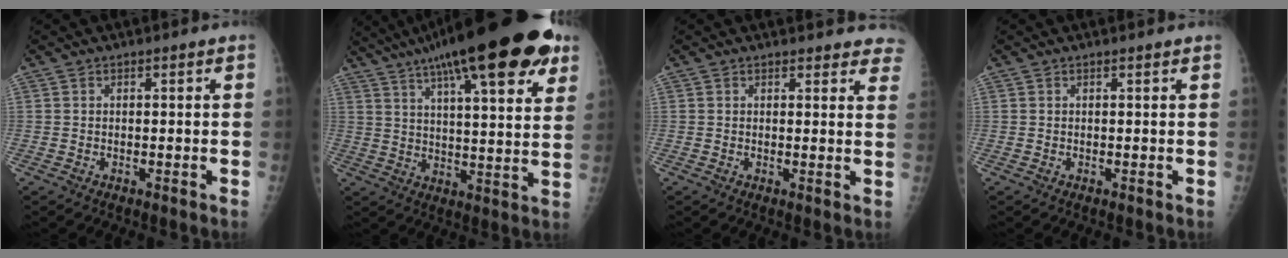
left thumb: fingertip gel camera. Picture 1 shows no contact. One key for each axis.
{"total": 27.2, "fx": 16.4, "fy": 7.1, "fz": 20.5, "tx": -0.294, "ty": -0.012, "tz": 0.234}
{"total": 7.8, "fx": 7.3, "fy": 2.6, "fz": 1.1, "tx": 0.041, "ty": -0.030, "tz": 0.051}
{"total": 0.6, "fx": 0.6, "fy": 0.2, "fz": 0.1, "tx": -0.005, "ty": -0.002, "tz": 0.008}